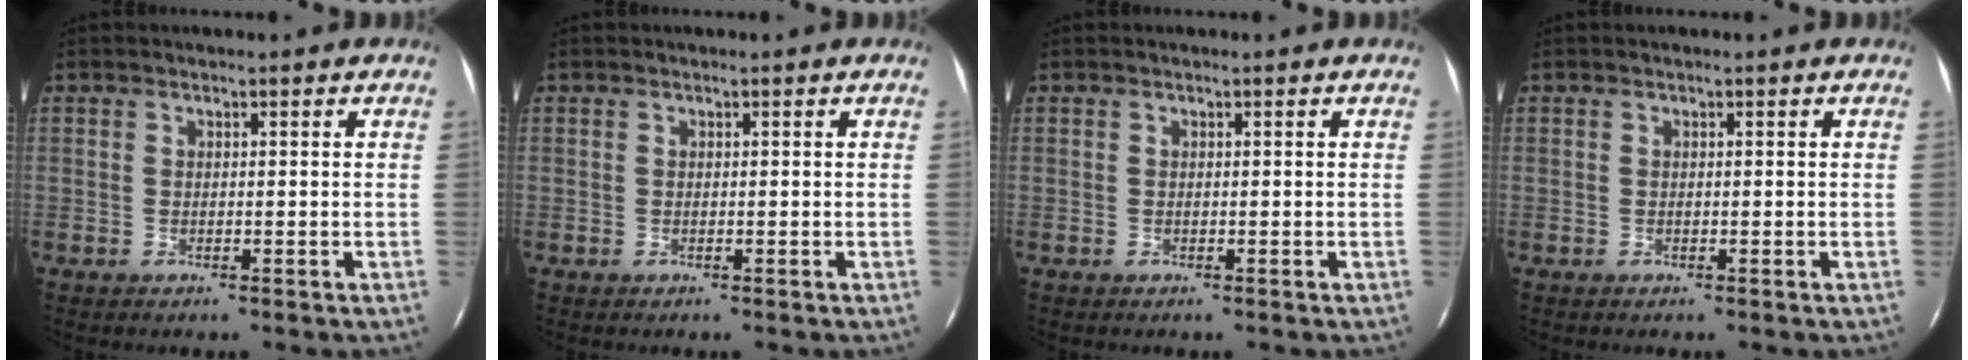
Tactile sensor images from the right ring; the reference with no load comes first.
{"total": 0.0}
{"total": 0.0}
{"total": 0.0}